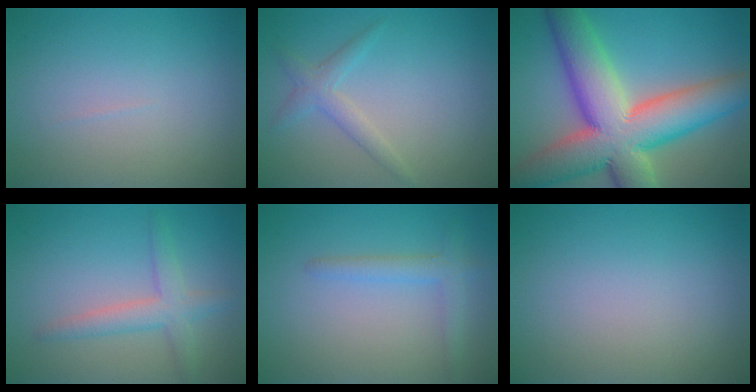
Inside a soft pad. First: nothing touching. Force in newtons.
{"total": 2.0, "press": 2.0, "slide": 0.1}
{"total": 14.4, "press": 14.4, "slide": 1.1}
{"total": 3.0, "press": 3.0, "slide": 0.1}
{"total": 2.1, "press": 2.1, "slide": 0.1}
{"total": 0.0}